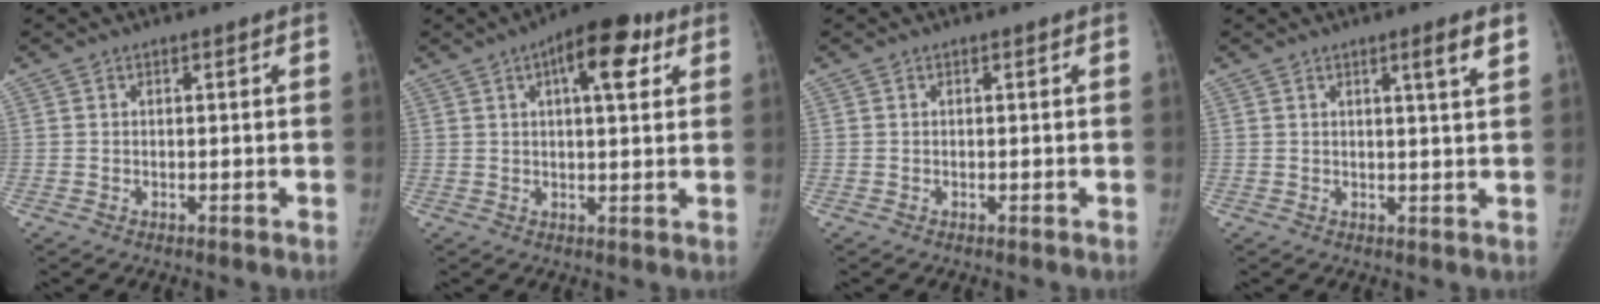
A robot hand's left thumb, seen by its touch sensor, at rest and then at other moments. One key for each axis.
{"total": 10.8, "fx": 4.6, "fy": 4.3, "fz": 8.8, "tx": -0.106, "ty": 0.003, "tz": 0.060}
{"total": 0.0}
{"total": 3.8, "fx": 2.2, "fy": -0.1, "fz": 3.2, "tx": -0.046, "ty": -0.017, "tz": 0.032}